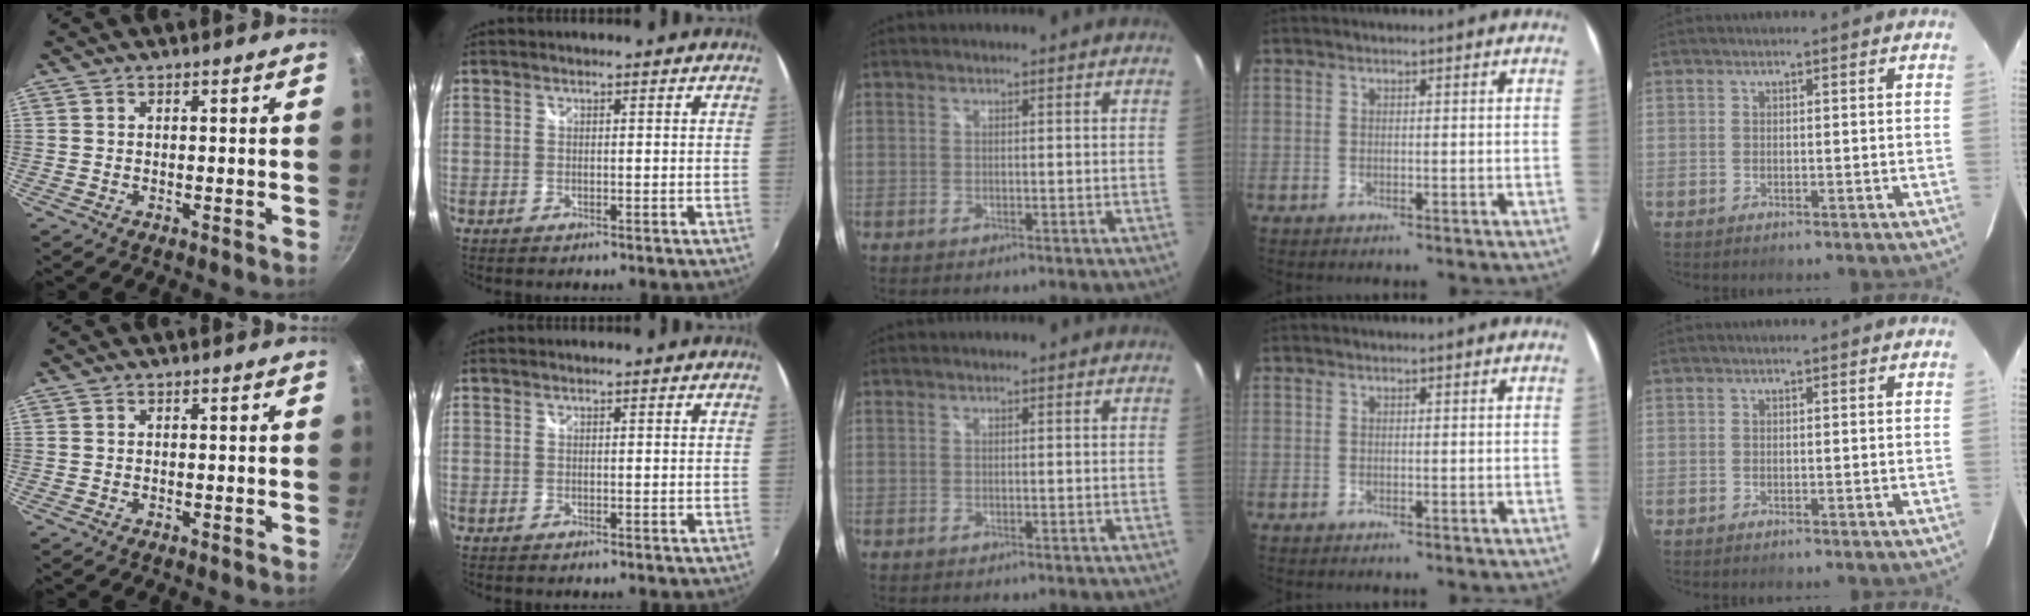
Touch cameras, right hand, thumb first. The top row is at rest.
{}